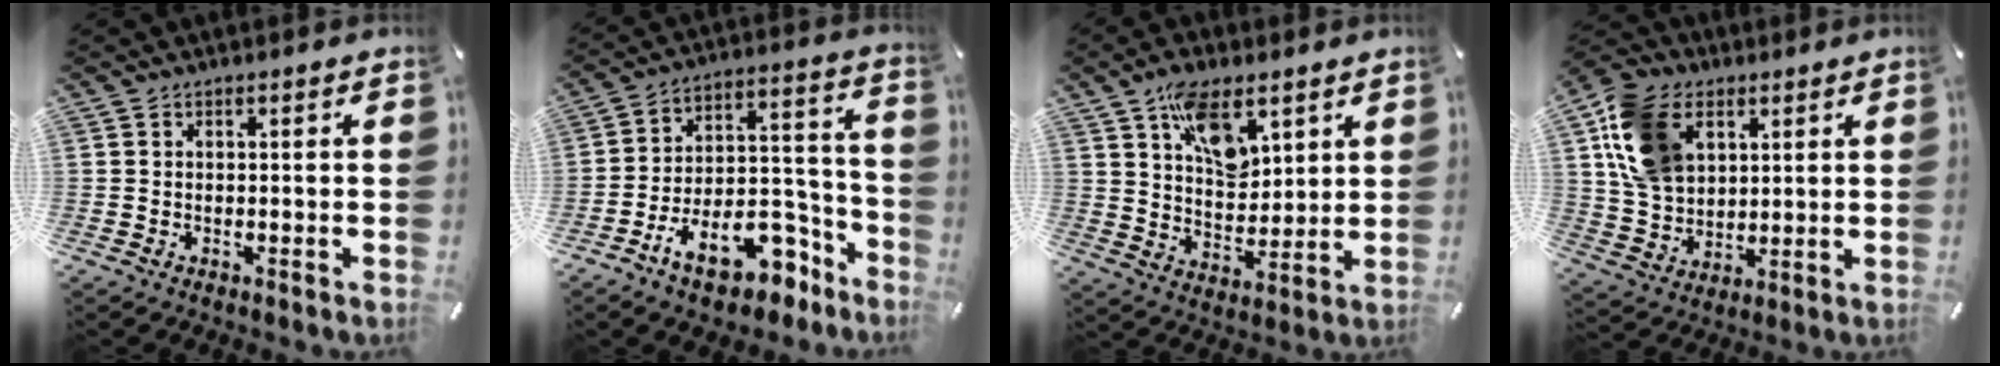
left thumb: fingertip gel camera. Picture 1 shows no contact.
{"total": 17.1, "force": [-10.5, 9.6, 9.4], "torque": [-0.107, 0.058, -0.162]}
{"total": 11.9, "force": [6.4, 7.0, 7.1], "torque": [-0.109, -0.020, 0.117]}
{"total": 15.3, "force": [5.6, 11.3, 8.7], "torque": [-0.206, 0.003, 0.104]}